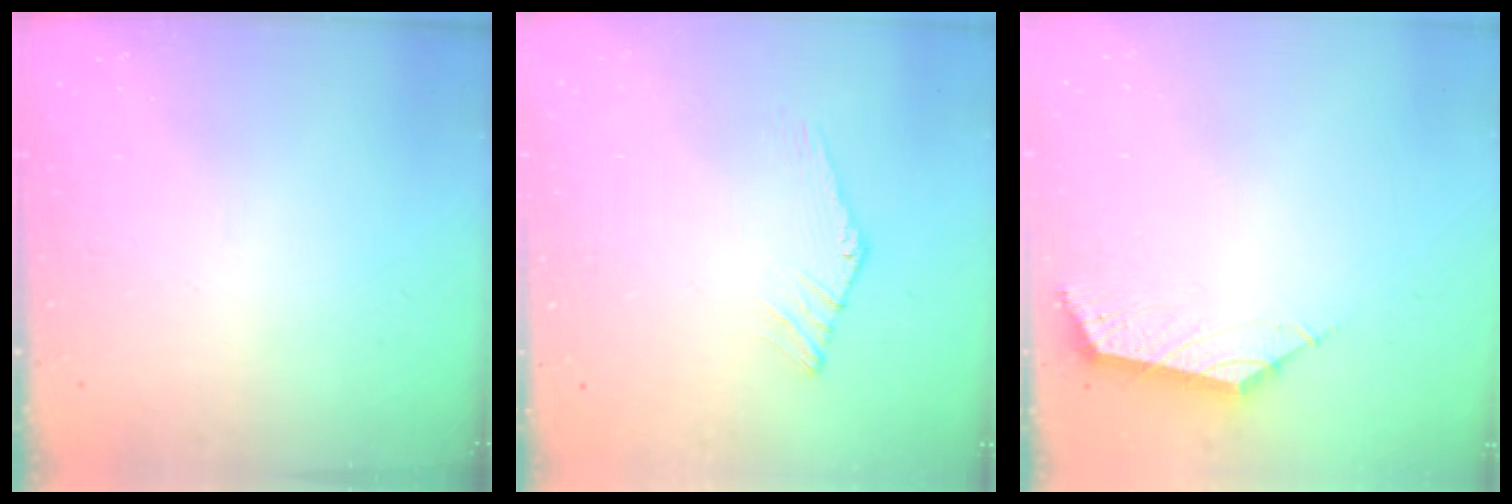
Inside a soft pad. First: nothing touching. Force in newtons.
{"total": 0.0}
{"total": 2.9, "press": 2.8, "slide": 0.7}